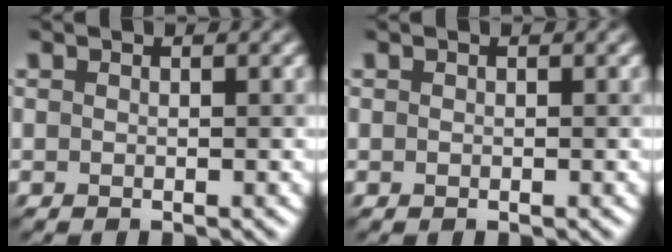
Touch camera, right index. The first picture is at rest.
{"total": 0.0}